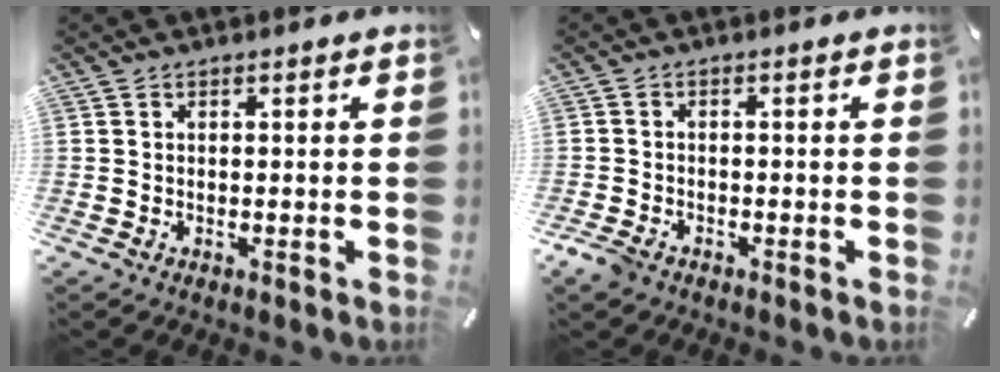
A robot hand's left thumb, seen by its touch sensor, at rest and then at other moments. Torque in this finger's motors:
{"motor_torque": [-0.34, 0.29, 0.17, 0.32, 0.00]}